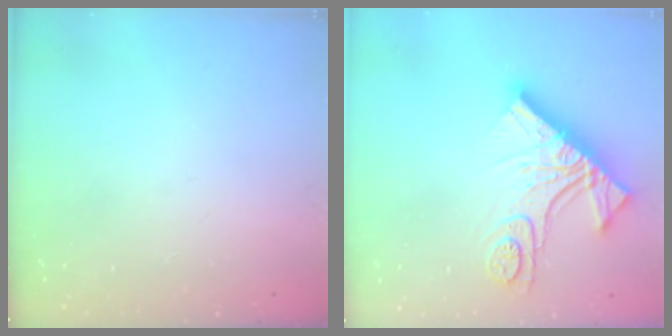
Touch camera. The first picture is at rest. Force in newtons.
{"total": 16.4, "press": 16.3, "slide": 1.6}